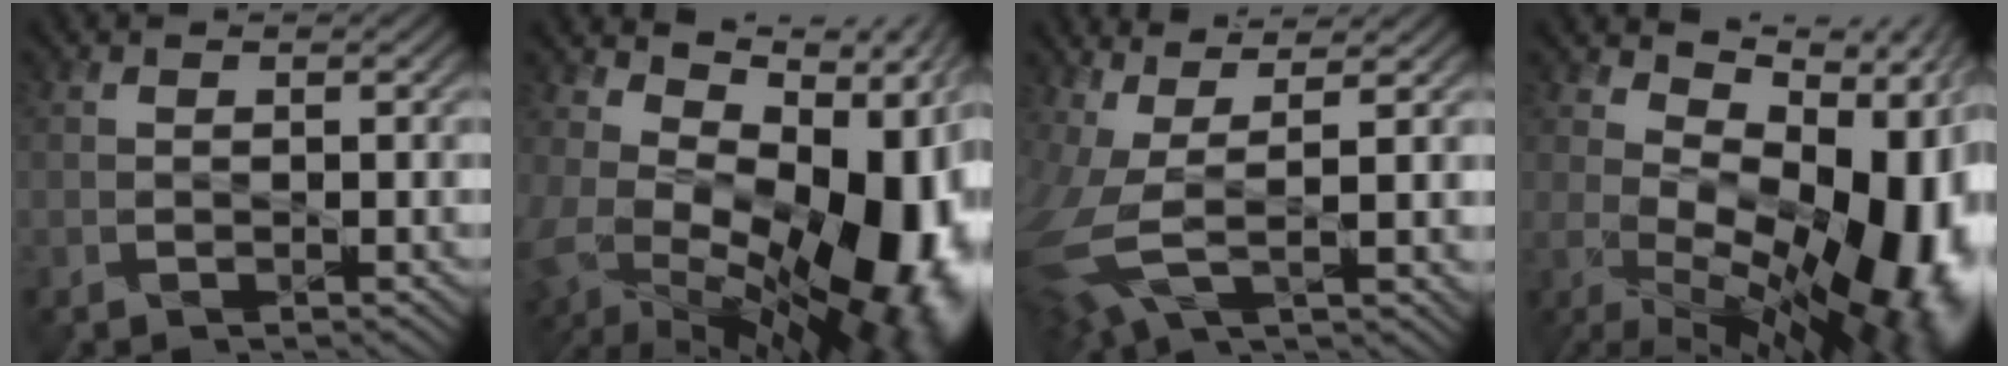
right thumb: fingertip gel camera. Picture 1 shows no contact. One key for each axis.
{"total": 18.3, "fx": 0.3, "fy": 11.7, "fz": 14.0, "tx": -0.201, "ty": -0.043, "tz": 0.049}
{"total": 9.0, "fx": 1.5, "fy": 2.7, "fz": 8.5, "tx": -0.211, "ty": 0.002, "tz": 0.038}
{"total": 17.8, "fx": -0.6, "fy": 9.9, "fz": 14.7, "tx": -0.194, "ty": -0.032, "tz": 0.021}